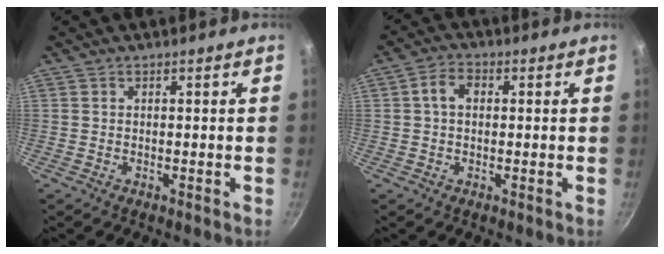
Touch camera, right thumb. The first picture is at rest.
{"total": 4.1, "force": [0.5, 3.0, 2.8], "torque": [-0.043, 0.012, 0.000]}